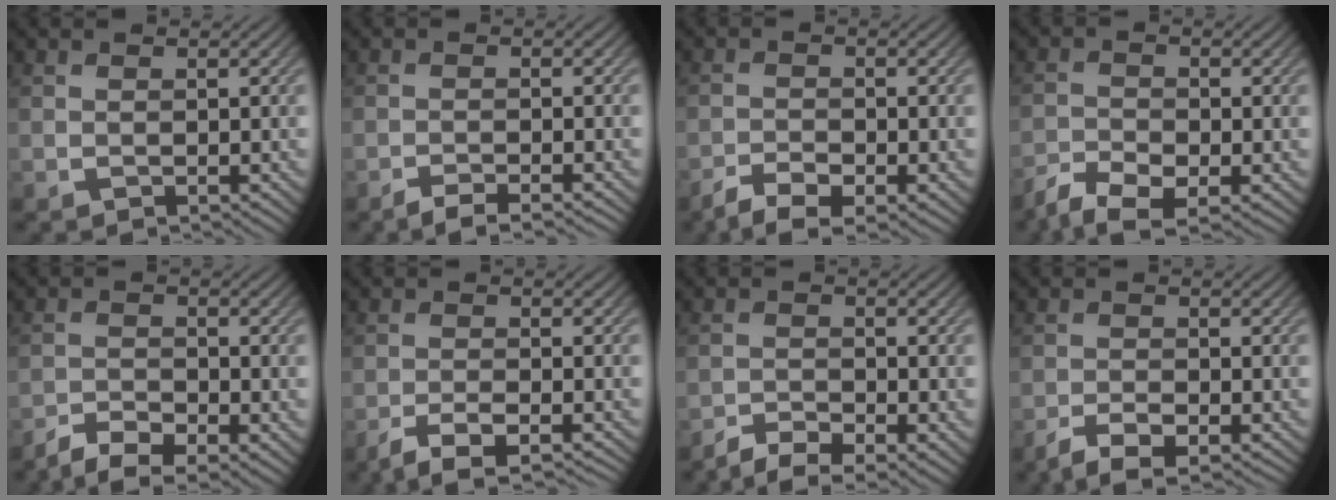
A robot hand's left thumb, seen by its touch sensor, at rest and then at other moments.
{"total": 2.4, "force": [-1.9, 0.3, 1.4], "torque": [-0.020, 0.004, -0.043]}
{"total": 4.5, "force": [-3.2, 1.4, 2.8], "torque": [-0.050, -0.006, -0.057]}
{"total": 5.3, "force": [-3.9, 1.9, 3.0], "torque": [-0.058, -0.010, -0.075]}
{"total": 5.1, "force": [-3.8, 1.6, 3.0], "torque": [-0.056, -0.006, -0.068]}
{"total": 4.3, "force": [-3.1, 0.9, 2.8], "torque": [-0.051, -0.002, -0.061]}
{"total": 4.4, "force": [-3.4, 1.1, 2.5], "torque": [-0.049, -0.005, -0.062]}
{"total": 4.0, "force": [-2.9, 1.0, 2.6], "torque": [-0.052, -0.006, -0.054]}